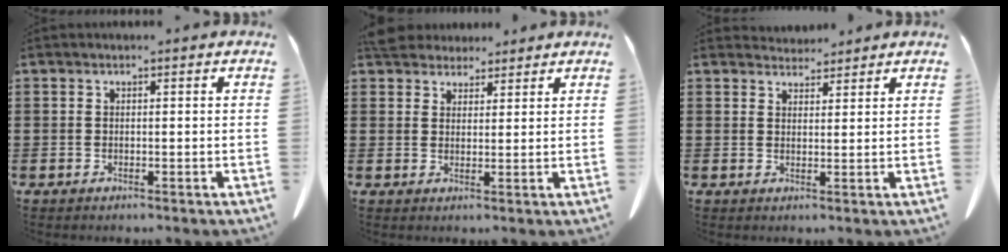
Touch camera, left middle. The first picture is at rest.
{"total": 4.6, "force": [4.2, 1.6, 0.6], "torque": [-0.019, -0.009, 0.082]}
{"total": 3.2, "force": [3.2, 0.7, 0.2], "torque": [-0.004, -0.011, 0.059]}